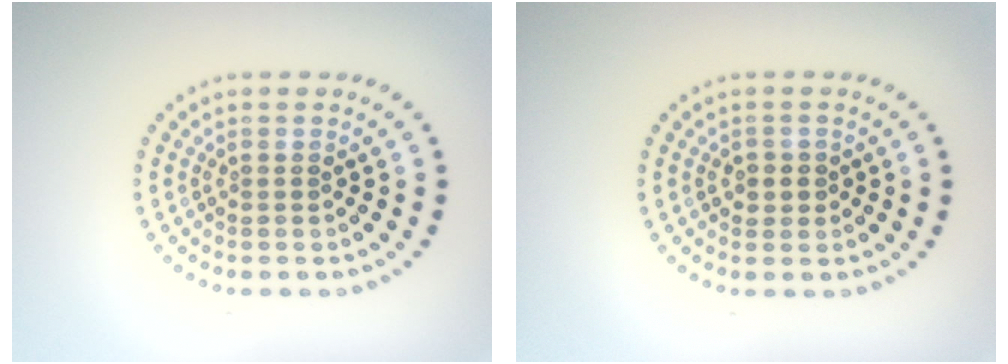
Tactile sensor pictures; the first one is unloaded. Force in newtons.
{"total": 1.5, "press": 1.4, "slide": 0.6}